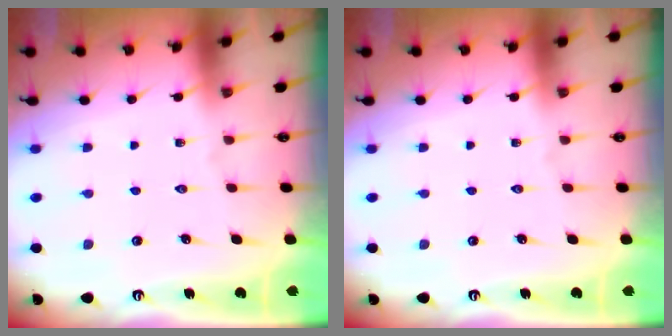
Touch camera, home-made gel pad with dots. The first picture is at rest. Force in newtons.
{"total": 0.0}